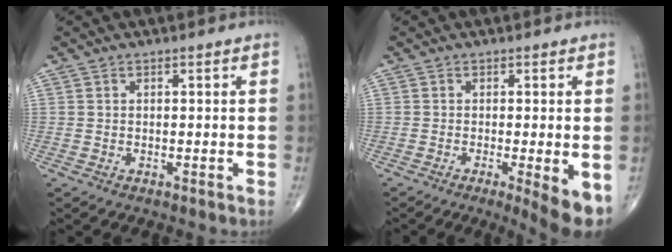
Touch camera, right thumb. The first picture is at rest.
{"total": 7.2, "force": [-2.5, 1.3, 6.6], "torque": [-0.092, -0.021, -0.040]}